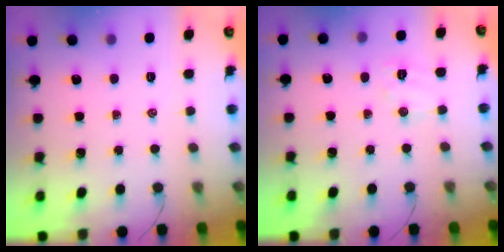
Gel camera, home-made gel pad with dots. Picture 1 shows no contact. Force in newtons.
{"total": 6.0, "press": 5.9, "slide": 1.0}